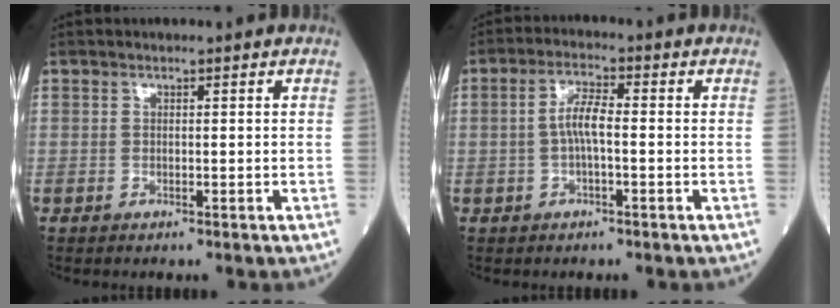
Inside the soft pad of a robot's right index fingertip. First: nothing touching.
{"total": 4.2, "force": [-0.5, 0.9, 4.1], "torque": [-0.081, 0.011, -0.011]}